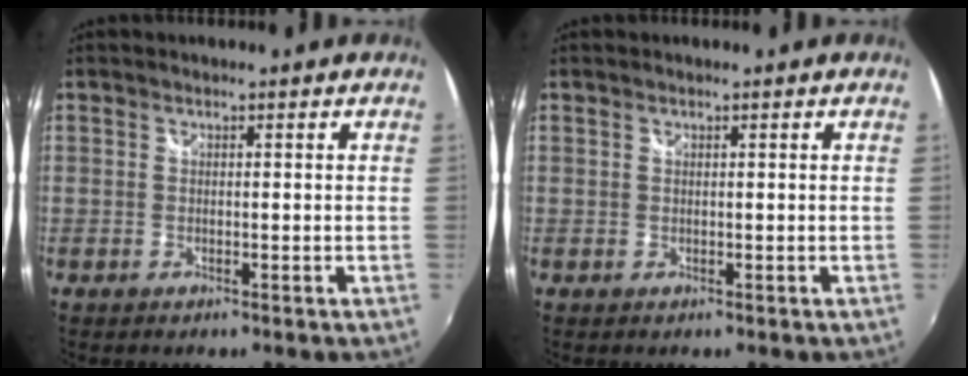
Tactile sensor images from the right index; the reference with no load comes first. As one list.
[{"total": 0.0}]